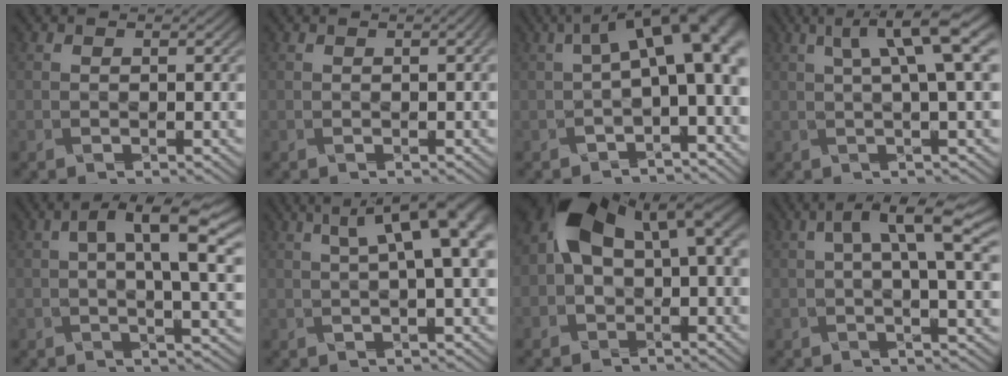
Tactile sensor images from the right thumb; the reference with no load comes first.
{"total": 0.8, "force": [0.1, 0.1, 0.8], "torque": [-0.011, 0.005, 0.003]}
{"total": 10.0, "force": [1.0, 4.1, 9.1], "torque": [-0.130, 0.010, 0.017]}
{"total": 8.2, "force": [2.6, 1.3, 7.7], "torque": [-0.113, 0.026, 0.042]}
{"total": 8.3, "force": [2.1, 2.6, 7.6], "torque": [-0.122, 0.003, 0.035]}
{"total": 8.6, "force": [2.5, 2.2, 8.0], "torque": [-0.105, 0.026, 0.036]}
{"total": 14.6, "force": [1.7, 9.0, 11.4], "torque": [-0.233, -0.011, 0.026]}
{"total": 6.5, "force": [1.9, 1.3, 6.1], "torque": [-0.096, 0.014, 0.027]}